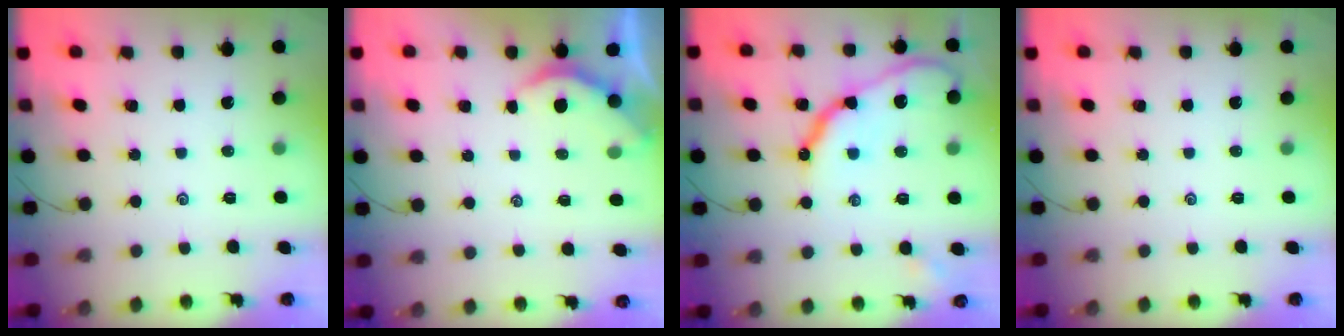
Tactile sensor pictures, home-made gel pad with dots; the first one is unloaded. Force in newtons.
{"total": 2.6, "press": 2.5, "slide": 0.2}
{"total": 14.0, "press": 13.9, "slide": 1.3}
{"total": 0.0}